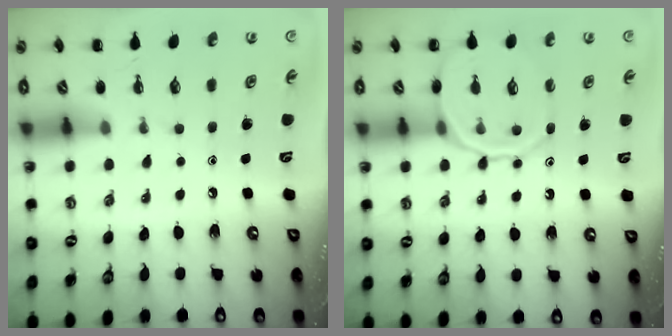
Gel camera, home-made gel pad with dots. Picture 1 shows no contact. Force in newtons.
{"total": 12.8, "press": 12.7, "slide": 1.6}